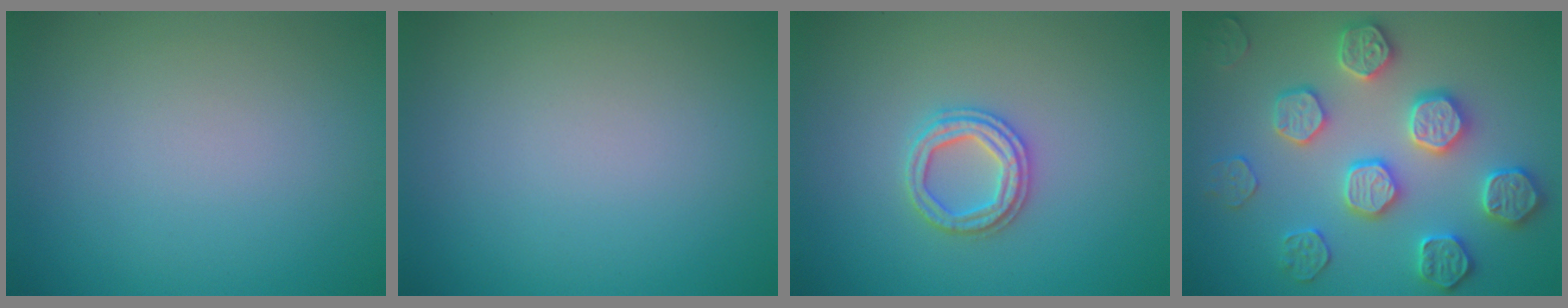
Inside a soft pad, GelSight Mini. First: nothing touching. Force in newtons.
{"total": 0.0}
{"total": 2.4, "press": 2.4, "slide": 0.4}
{"total": 5.0, "press": 5.0, "slide": 0.5}